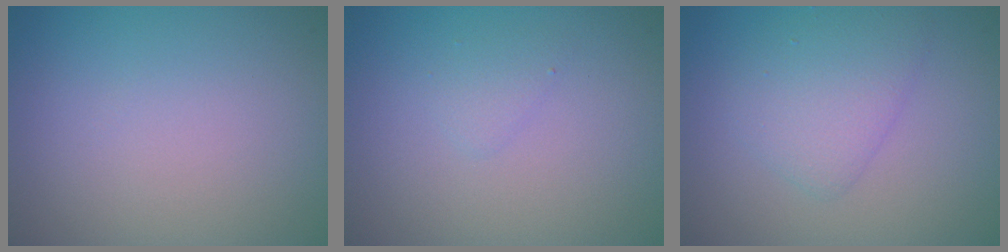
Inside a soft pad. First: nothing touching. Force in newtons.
{"total": 0.8, "press": 0.8, "slide": 0.1}
{"total": 2.9, "press": 2.9, "slide": 0.0}